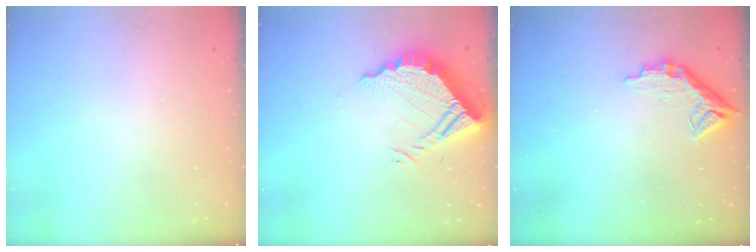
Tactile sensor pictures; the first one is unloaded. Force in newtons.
{"total": 14.2, "press": 14.2, "slide": 1.2}
{"total": 10.1, "press": 10.0, "slide": 0.8}